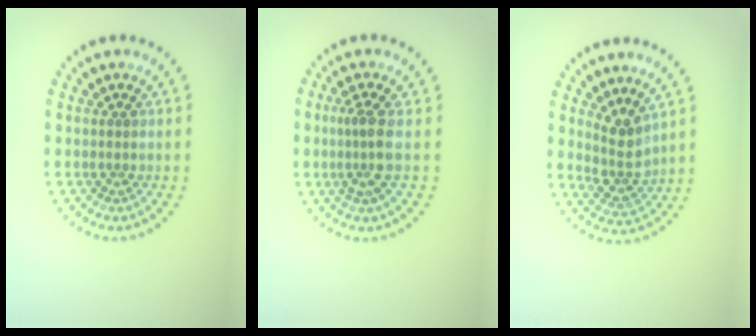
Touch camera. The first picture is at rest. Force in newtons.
{"total": 2.6, "press": 2.0, "slide": 1.7}
{"total": 2.8, "press": 2.1, "slide": 1.8}